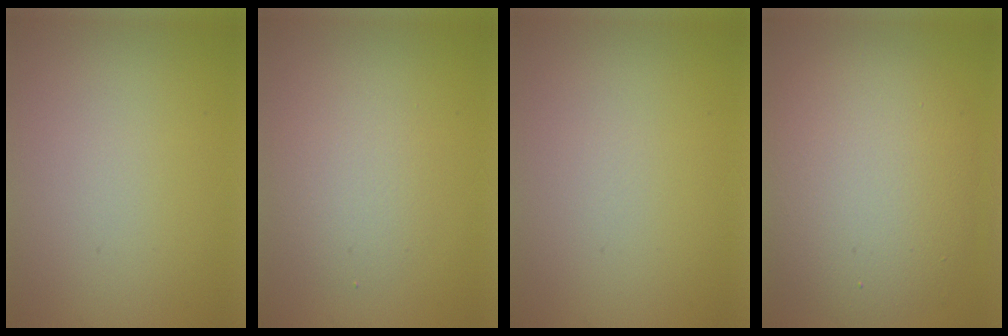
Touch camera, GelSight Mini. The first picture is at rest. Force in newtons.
{"total": 2.5, "press": 2.5, "slide": 0.1}
{"total": 0.0}
{"total": 9.4, "press": 9.4, "slide": 0.5}